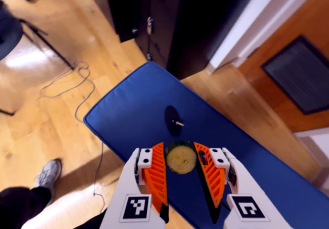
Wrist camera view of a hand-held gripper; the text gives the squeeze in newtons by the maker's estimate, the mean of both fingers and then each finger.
{"total": 7.7, "left": 7.8, "right": 7.6}